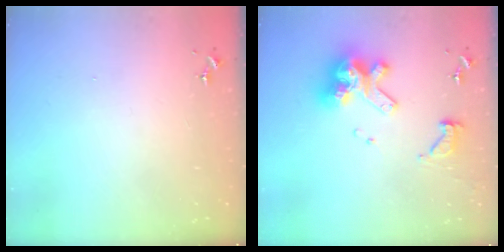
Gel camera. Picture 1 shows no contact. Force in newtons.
{"total": 15.9, "press": 15.8, "slide": 1.4}